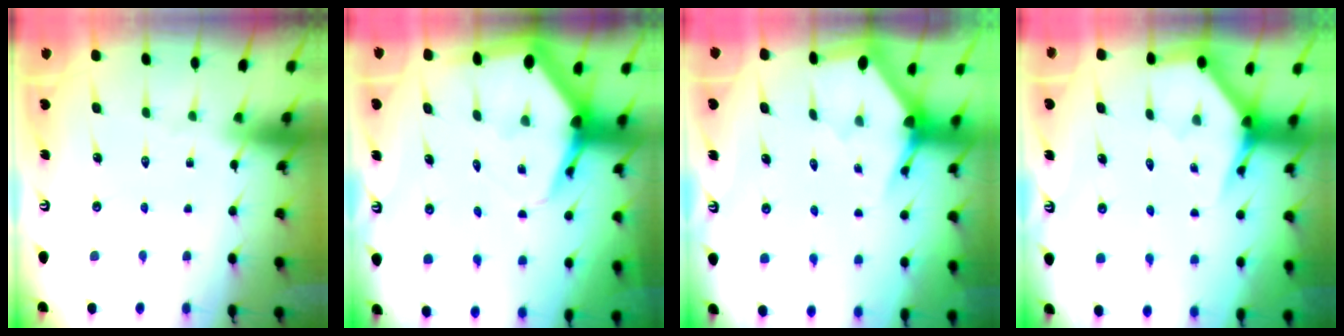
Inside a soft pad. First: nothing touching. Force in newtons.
{"total": 7.4, "press": 7.4, "slide": 0.8}
{"total": 3.0, "press": 3.0, "slide": 0.2}
{"total": 3.8, "press": 3.8, "slide": 0.2}